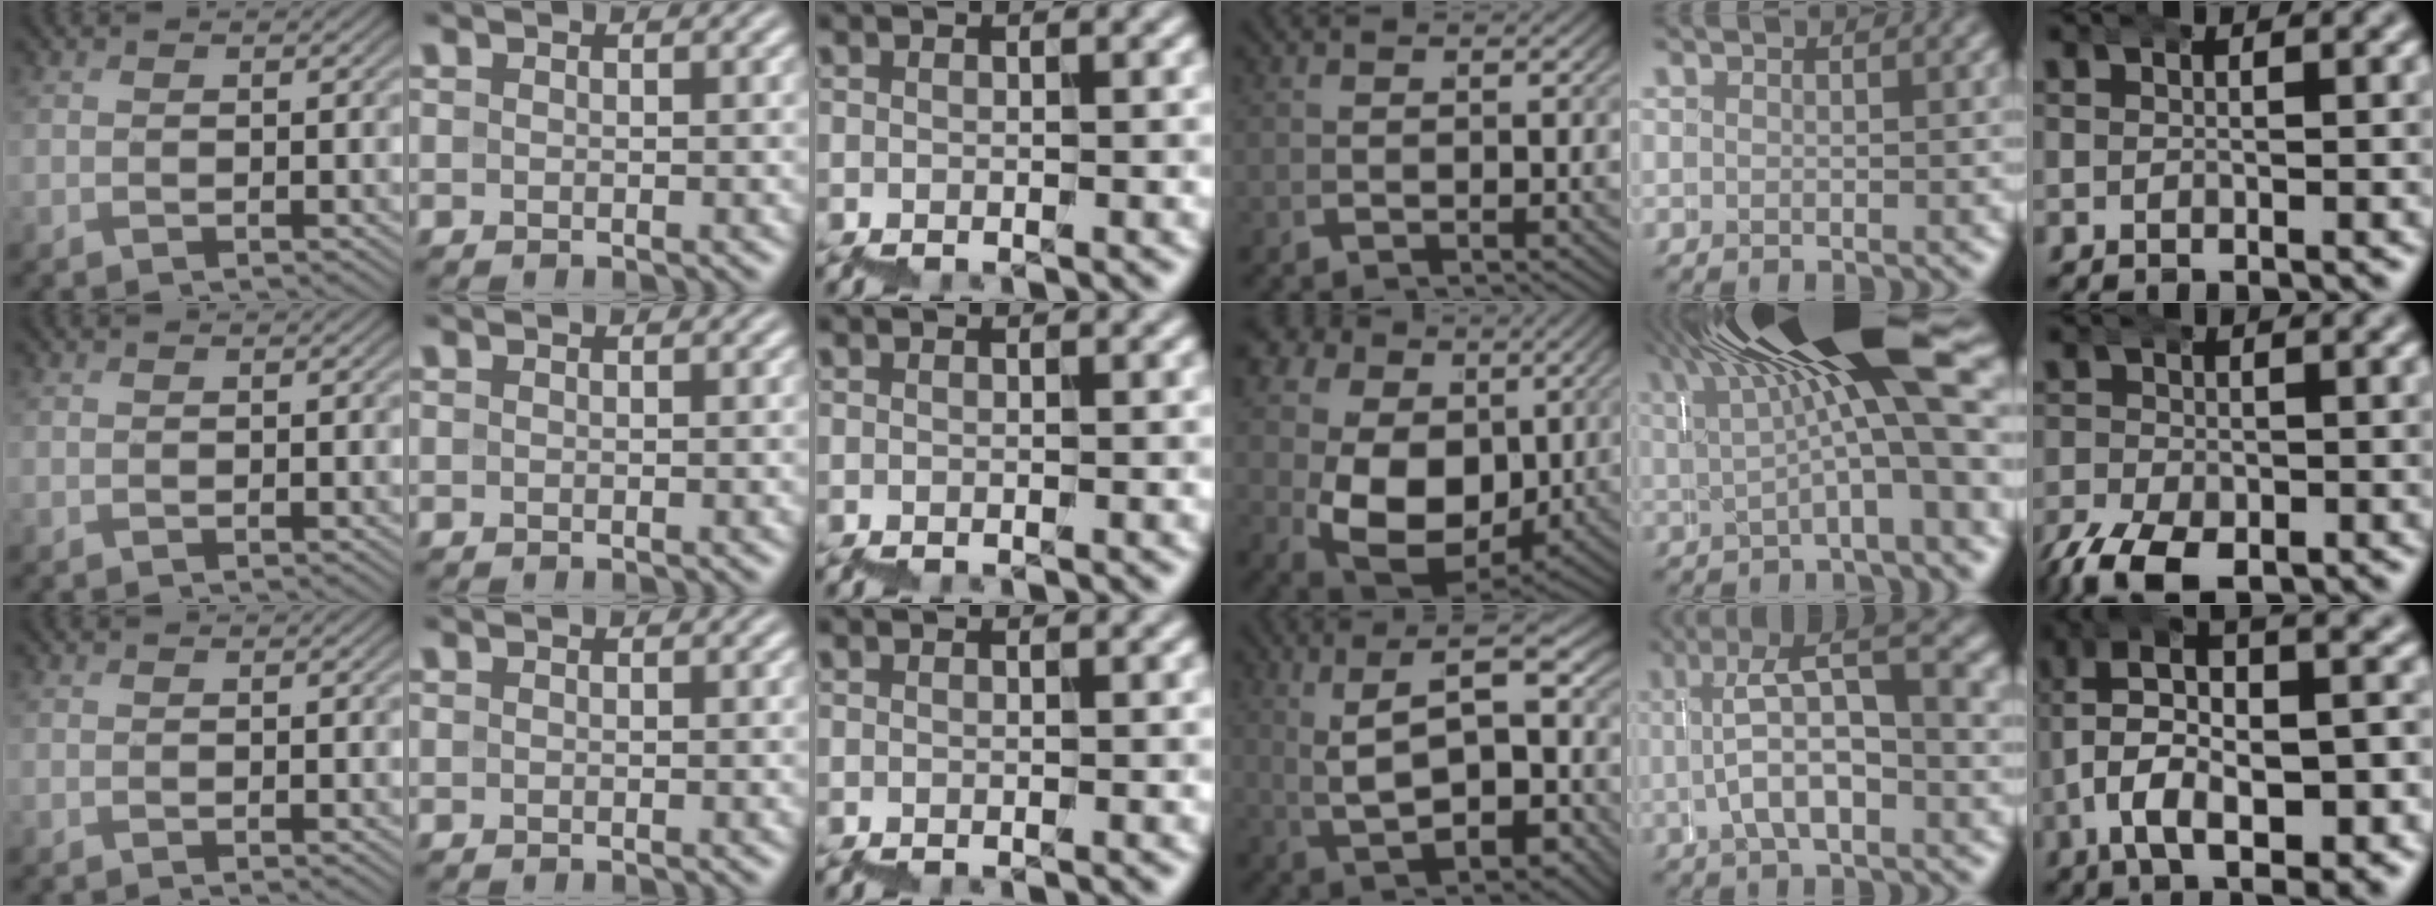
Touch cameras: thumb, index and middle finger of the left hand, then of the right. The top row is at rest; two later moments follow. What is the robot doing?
{"motion": "wrap", "object": "bubble wrap"}